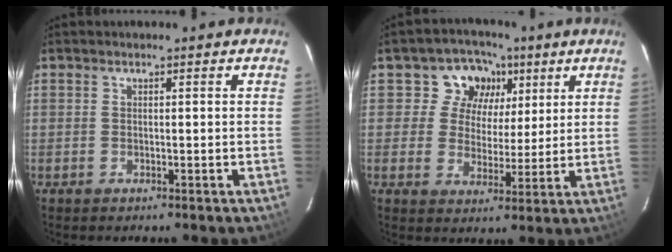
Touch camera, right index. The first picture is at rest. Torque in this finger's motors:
{"motor_torque": [0.12, 0.00, 0.12, 0.02]}